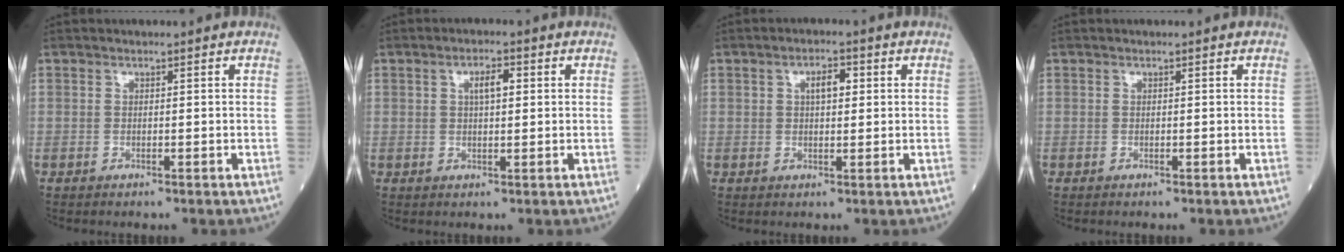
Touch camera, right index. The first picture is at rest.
{"total": 3.1, "force": [0.9, 1.1, 2.8], "torque": [-0.048, 0.004, 0.014]}
{"total": 3.2, "force": [0.9, 1.3, 2.8], "torque": [-0.046, 0.006, 0.014]}
{"total": 0.0}